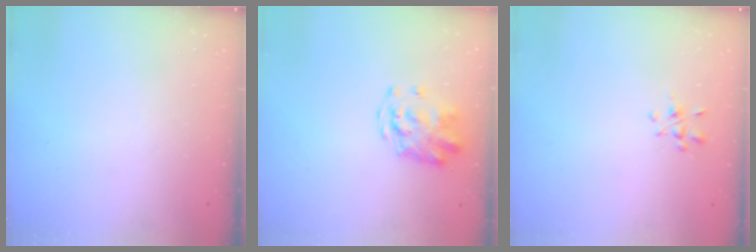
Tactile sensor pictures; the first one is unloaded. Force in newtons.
{"total": 5.0, "press": 4.8, "slide": 1.2}
{"total": 2.1, "press": 2.0, "slide": 0.7}